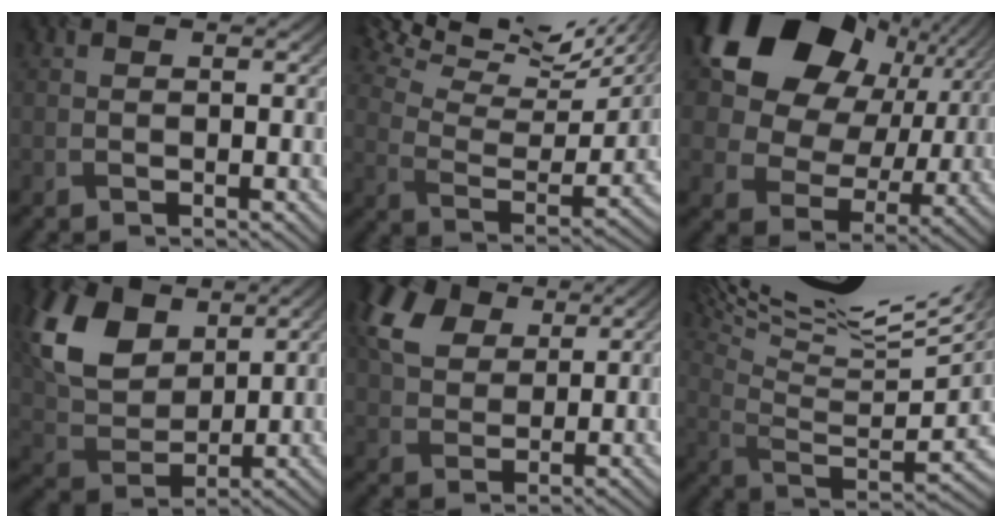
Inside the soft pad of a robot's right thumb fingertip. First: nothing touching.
{"total": 18.6, "force": [14.2, 4.8, 11.0], "torque": [-0.218, 0.016, 0.201]}
{"total": 18.0, "force": [7.0, 12.9, 10.3], "torque": [-0.206, 0.021, 0.125]}
{"total": 12.3, "force": [5.6, 7.9, 7.6], "torque": [-0.201, 0.019, 0.106]}
{"total": 10.1, "force": [5.2, 6.2, 6.0], "torque": [-0.164, 0.023, 0.099]}
{"total": 19.8, "force": [12.6, 5.0, 14.4], "torque": [-0.294, 0.030, 0.192]}